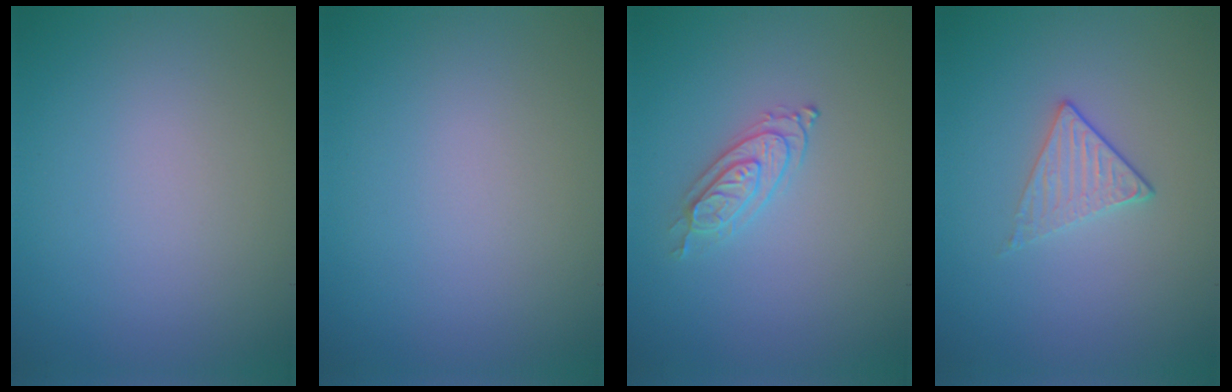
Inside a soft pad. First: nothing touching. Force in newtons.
{"total": 0.0}
{"total": 2.2, "press": 2.0, "slide": 0.7}
{"total": 1.7, "press": 1.4, "slide": 1.0}